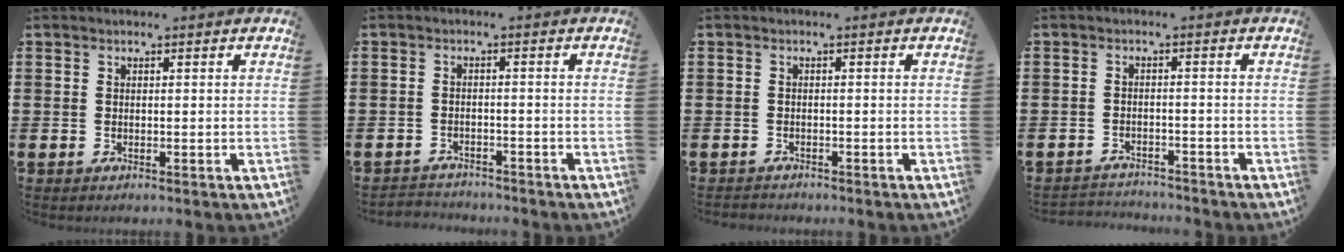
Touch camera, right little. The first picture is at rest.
{"total": 1.8, "force": [-1.8, 0.1, -0.3], "torque": [-0.001, 0.002, -0.041]}
{"total": 0.7, "force": [-0.7, 0.1, -0.1], "torque": [-0.001, 0.000, -0.015]}
{"total": 2.3, "force": [-2.2, 0.1, -0.3], "torque": [-0.002, 0.000, -0.050]}